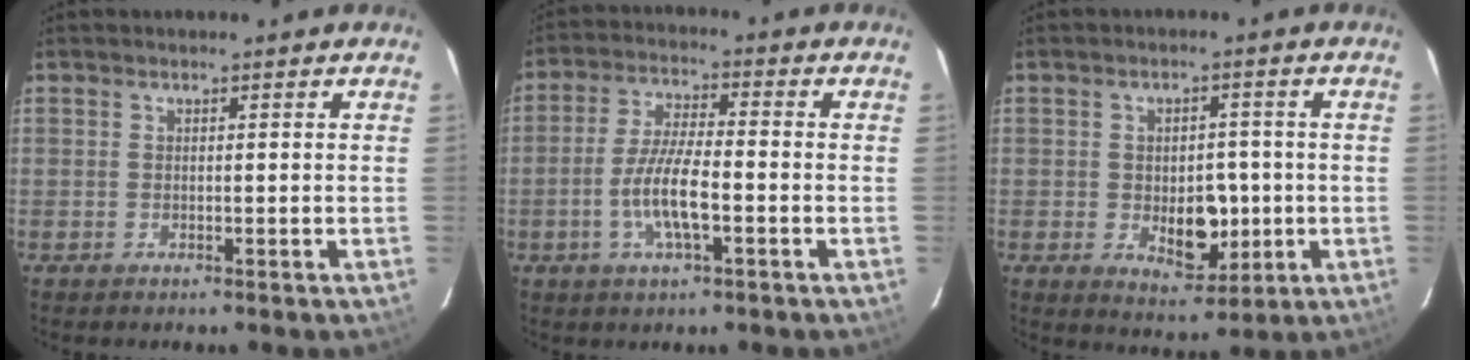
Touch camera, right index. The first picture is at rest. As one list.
[{"total": 8.6, "force": [-2.9, 2.0, 7.9], "torque": [-0.159, -0.002, -0.056]}, {"total": 8.1, "force": [-1.3, 5.2, 6.1], "torque": [-0.101, -0.006, -0.005]}]